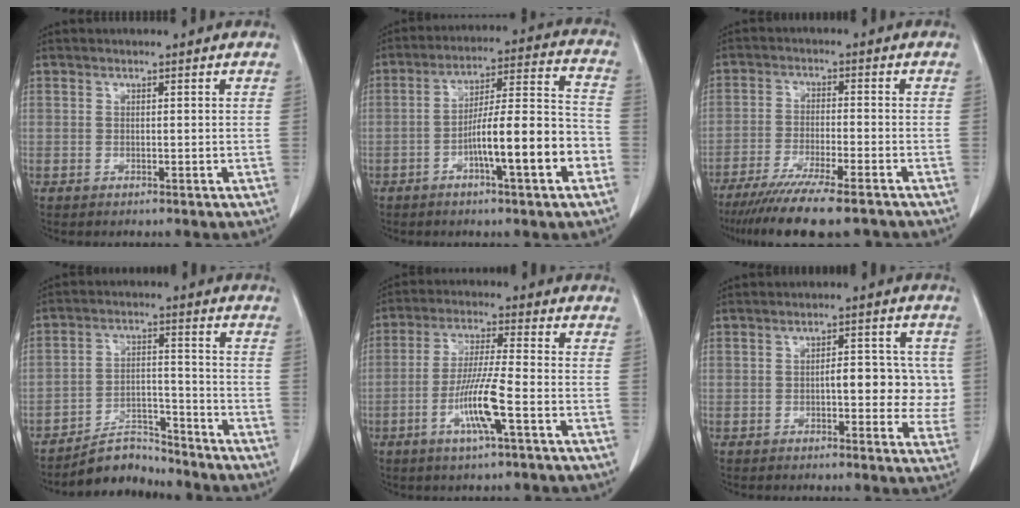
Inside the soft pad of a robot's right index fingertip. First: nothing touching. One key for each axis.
{"total": 13.3, "fx": -4.8, "fy": 1.3, "fz": 12.3, "tx": -0.196, "ty": 0.018, "tz": -0.071}
{"total": 14.4, "fx": -11.8, "fy": 1.3, "fz": 8.3, "tx": -0.138, "ty": -0.036, "tz": -0.186}
{"total": 6.4, "fx": -6.2, "fy": 1.7, "fz": 0.0, "tx": 0.001, "ty": 0.021, "tz": -0.103}
{"total": 8.7, "fx": -3.2, "fy": -0.1, "fz": 8.1, "tx": -0.160, "ty": -0.007, "tz": -0.060}
{"total": 8.9, "fx": -0.1, "fy": 3.3, "fz": 8.2, "tx": -0.104, "ty": 0.019, "tz": 0.000}